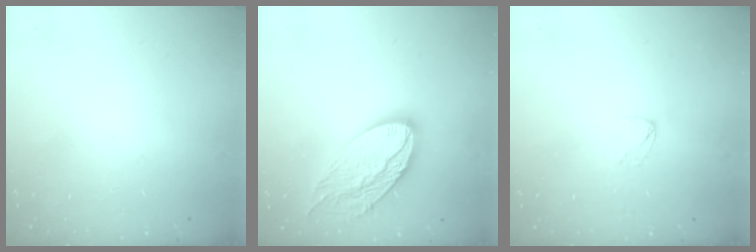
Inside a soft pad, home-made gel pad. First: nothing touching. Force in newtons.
{"total": 17.0, "press": 17.0, "slide": 1.3}
{"total": 2.5, "press": 2.5, "slide": 0.2}